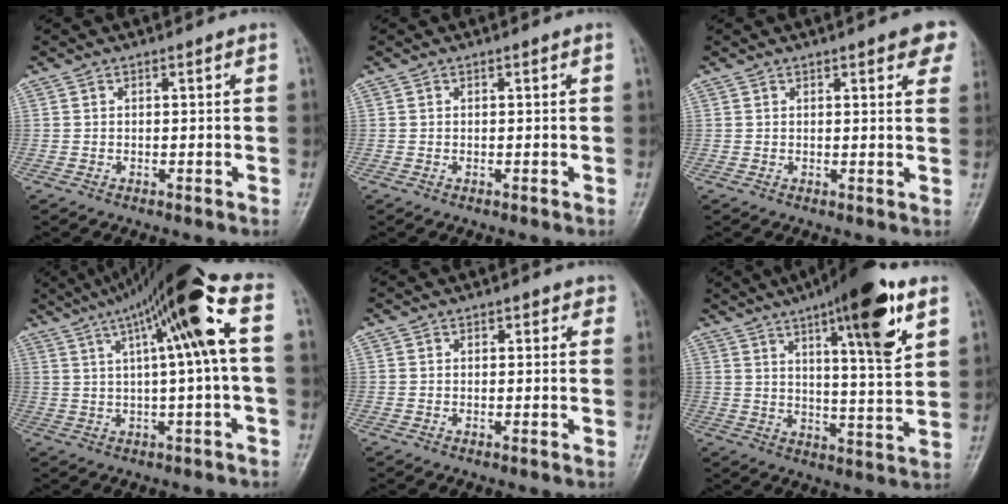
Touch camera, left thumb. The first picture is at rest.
{"total": 0.0}
{"total": 6.3, "force": [3.6, 1.9, 4.9], "torque": [-0.034, -0.006, 0.037]}
{"total": 16.4, "force": [4.6, 2.0, 15.6], "torque": [-0.256, 0.041, 0.071]}
{"total": 1.5, "force": [0.8, 1.1, 0.7], "torque": [0.010, -0.001, 0.005]}
{"total": 17.4, "force": [9.0, 3.6, 14.5], "torque": [-0.200, -0.037, 0.133]}